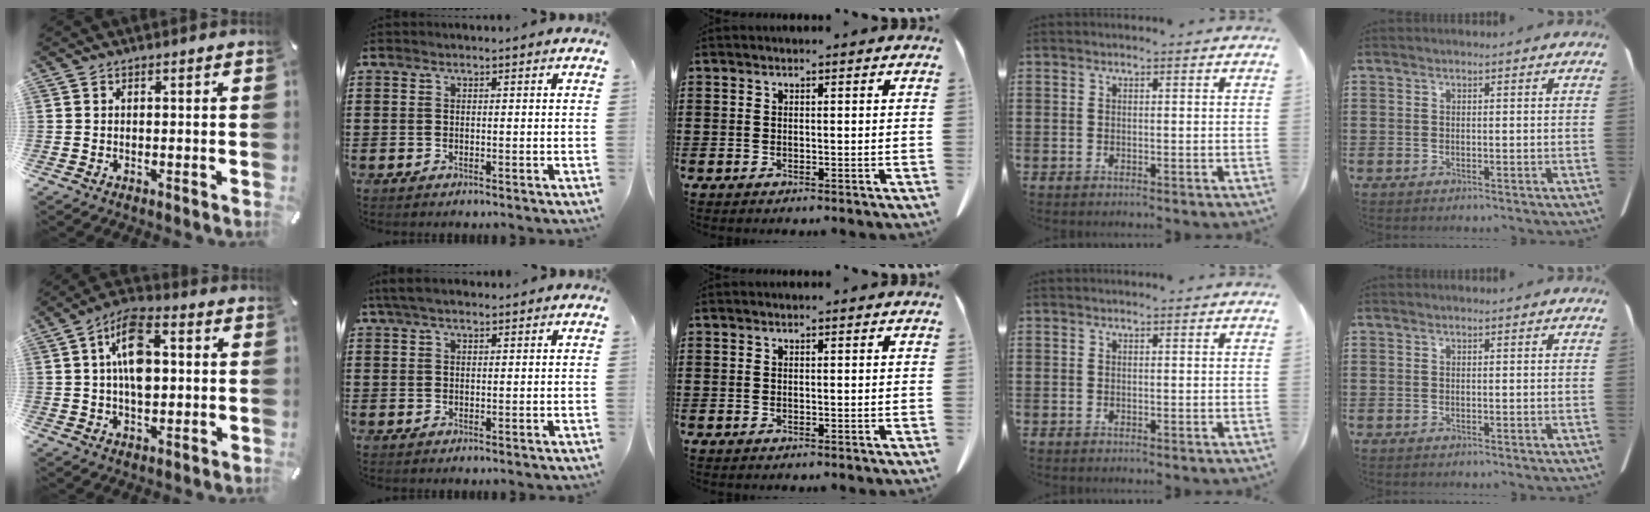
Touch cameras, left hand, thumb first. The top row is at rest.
{"thumb": {"total": 11.1, "force": [1.5, 6.5, 8.9], "torque": [-0.164, 0.009, 0.026]}, "index": {"total": 2.8, "force": [1.9, 1.1, 1.8], "torque": [-0.040, 0.008, 0.035]}}